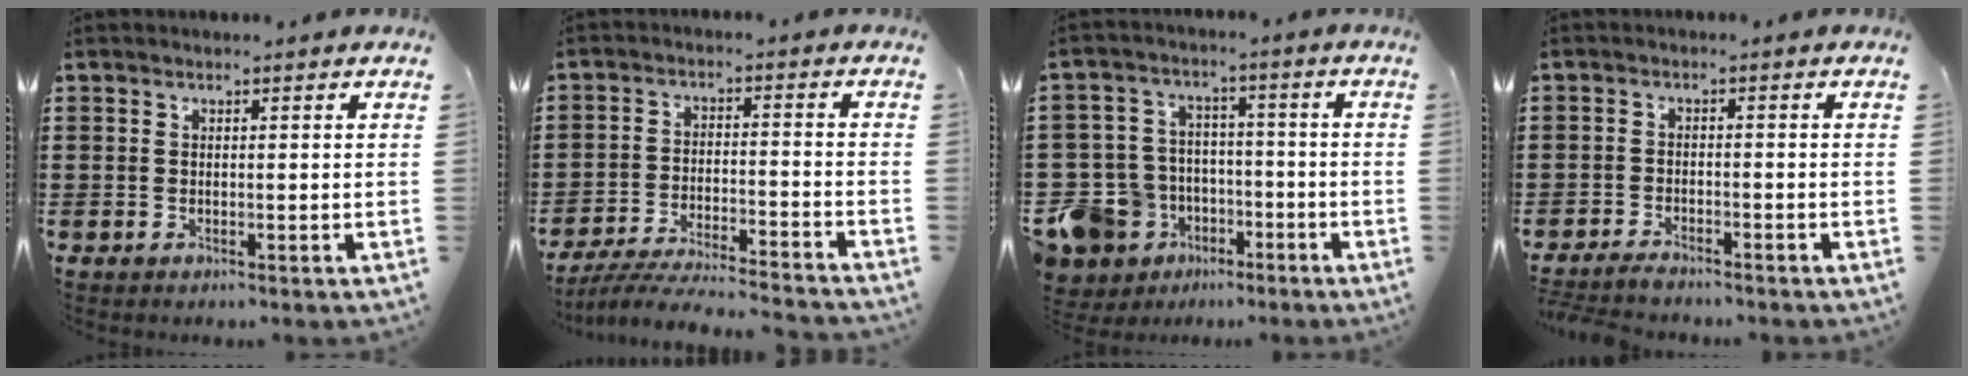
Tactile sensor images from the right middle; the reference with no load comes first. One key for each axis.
{"total": 6.1, "fx": -5.9, "fy": 0.1, "fz": 1.7, "tx": -0.036, "ty": -0.007, "tz": -0.116}
{"total": 9.6, "fx": -5.1, "fy": 7.8, "fz": 2.5, "tx": -0.096, "ty": 0.022, "tz": -0.095}
{"total": 2.1, "fx": -2.0, "fy": 0.3, "fz": 0.5, "tx": -0.019, "ty": 0.000, "tz": -0.043}